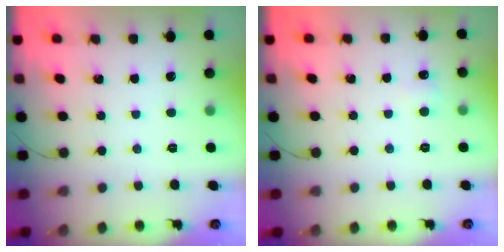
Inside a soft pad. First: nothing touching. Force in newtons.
{"total": 4.2, "press": 4.0, "slide": 1.2}